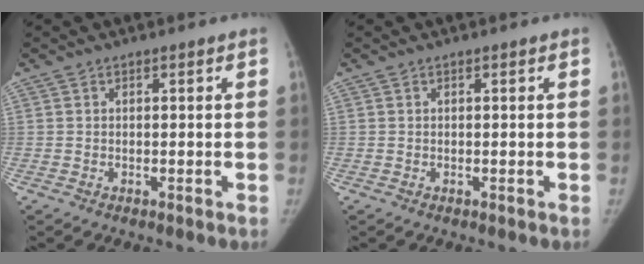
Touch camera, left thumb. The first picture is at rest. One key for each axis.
{"total": 0.0}